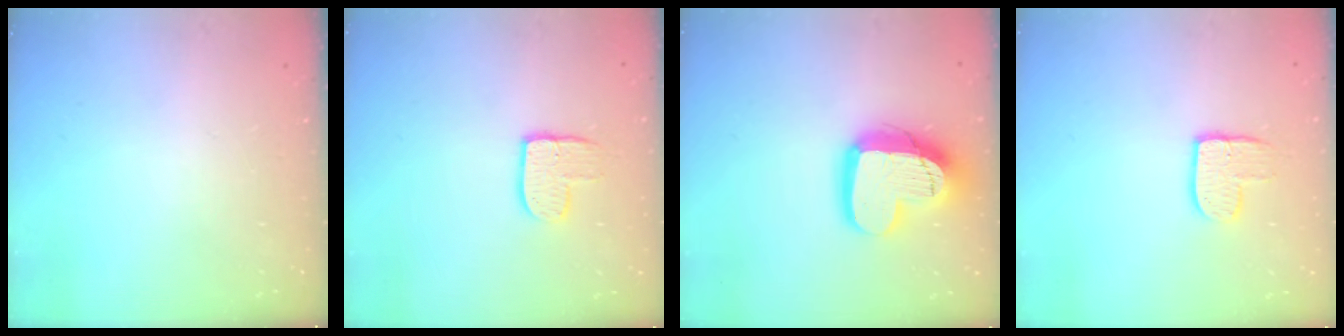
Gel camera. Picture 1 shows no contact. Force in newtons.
{"total": 8.5, "press": 8.4, "slide": 0.5}
{"total": 17.1, "press": 17.0, "slide": 1.5}
{"total": 8.5, "press": 8.4, "slide": 0.5}